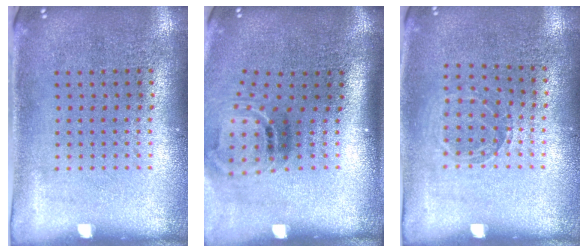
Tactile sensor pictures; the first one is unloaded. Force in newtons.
{"total": 1.8, "press": 1.1, "slide": 1.5}
{"total": 0.9, "press": 0.9, "slide": 0.1}